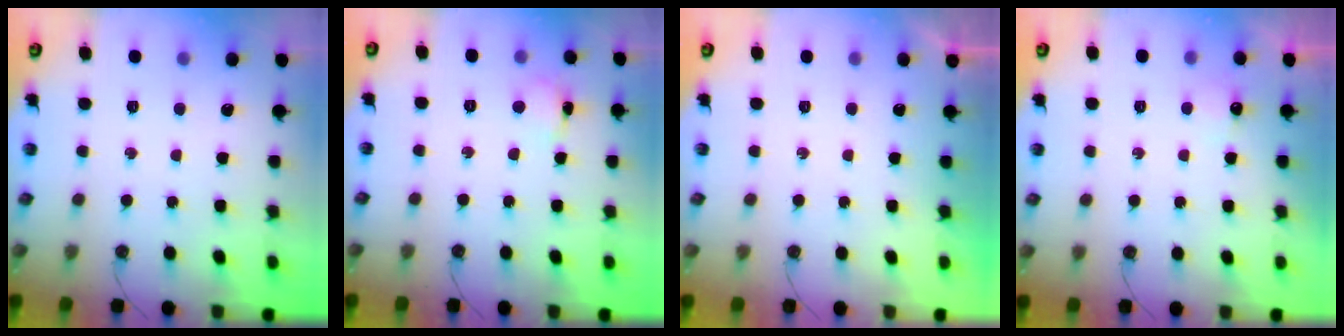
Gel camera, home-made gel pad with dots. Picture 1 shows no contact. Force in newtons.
{"total": 2.8, "press": 2.8, "slide": 0.5}
{"total": 0.0}
{"total": 4.6, "press": 4.5, "slide": 0.7}